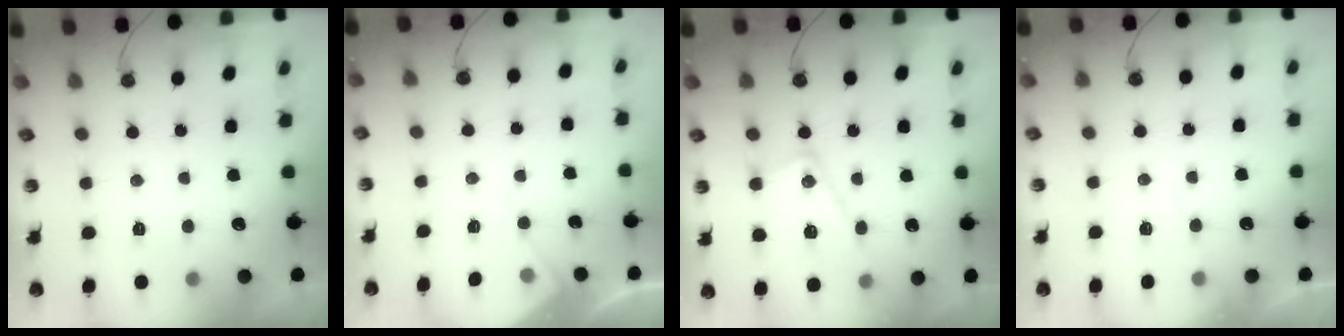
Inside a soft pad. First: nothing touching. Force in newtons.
{"total": 4.0, "press": 4.0, "slide": 0.4}
{"total": 13.6, "press": 13.5, "slide": 1.4}
{"total": 4.6, "press": 4.6, "slide": 0.7}